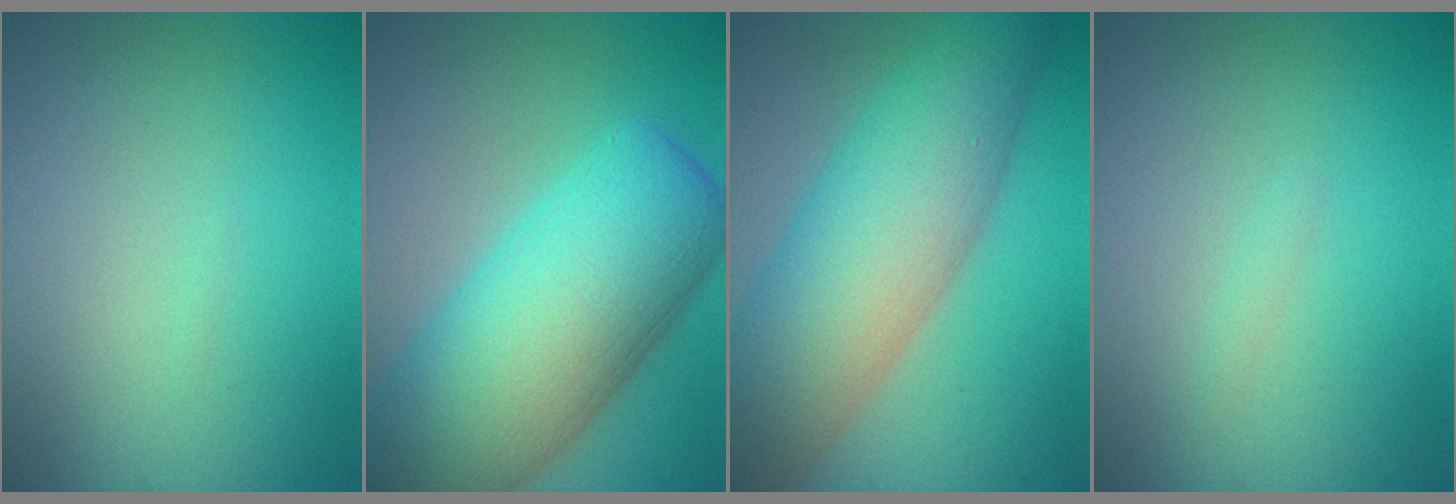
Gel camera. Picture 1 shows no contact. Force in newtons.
{"total": 13.9, "press": 13.8, "slide": 0.7}
{"total": 11.2, "press": 11.2, "slide": 0.4}
{"total": 0.5, "press": 0.5, "slide": 0.1}